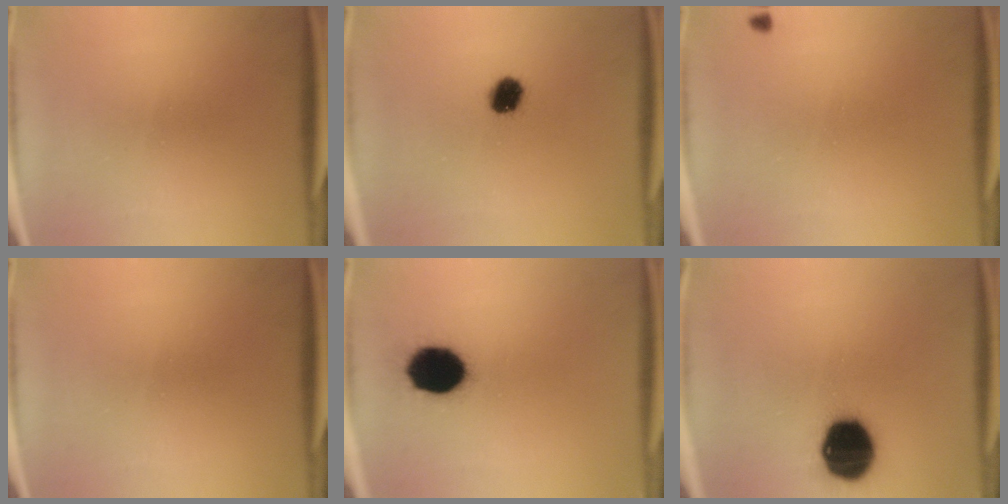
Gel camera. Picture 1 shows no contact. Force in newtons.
{"total": 5.5}
{"total": 0.6}
{"total": 0.0}
{"total": 14.1}
{"total": 17.4}